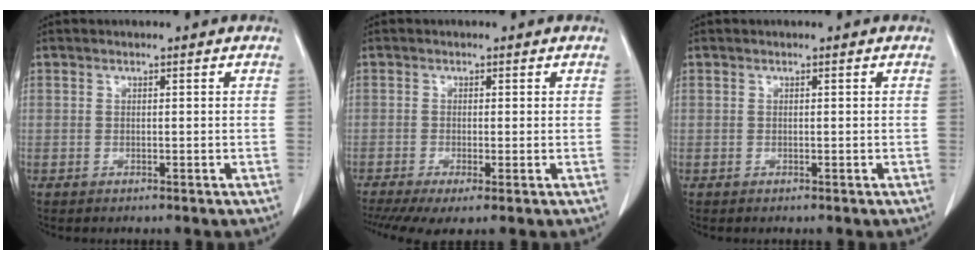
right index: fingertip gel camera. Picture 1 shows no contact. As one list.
[{"total": 5.4, "force": [-2.9, 1.4, 4.2], "torque": [-0.074, -0.015, -0.055]}, {"total": 0.0}]